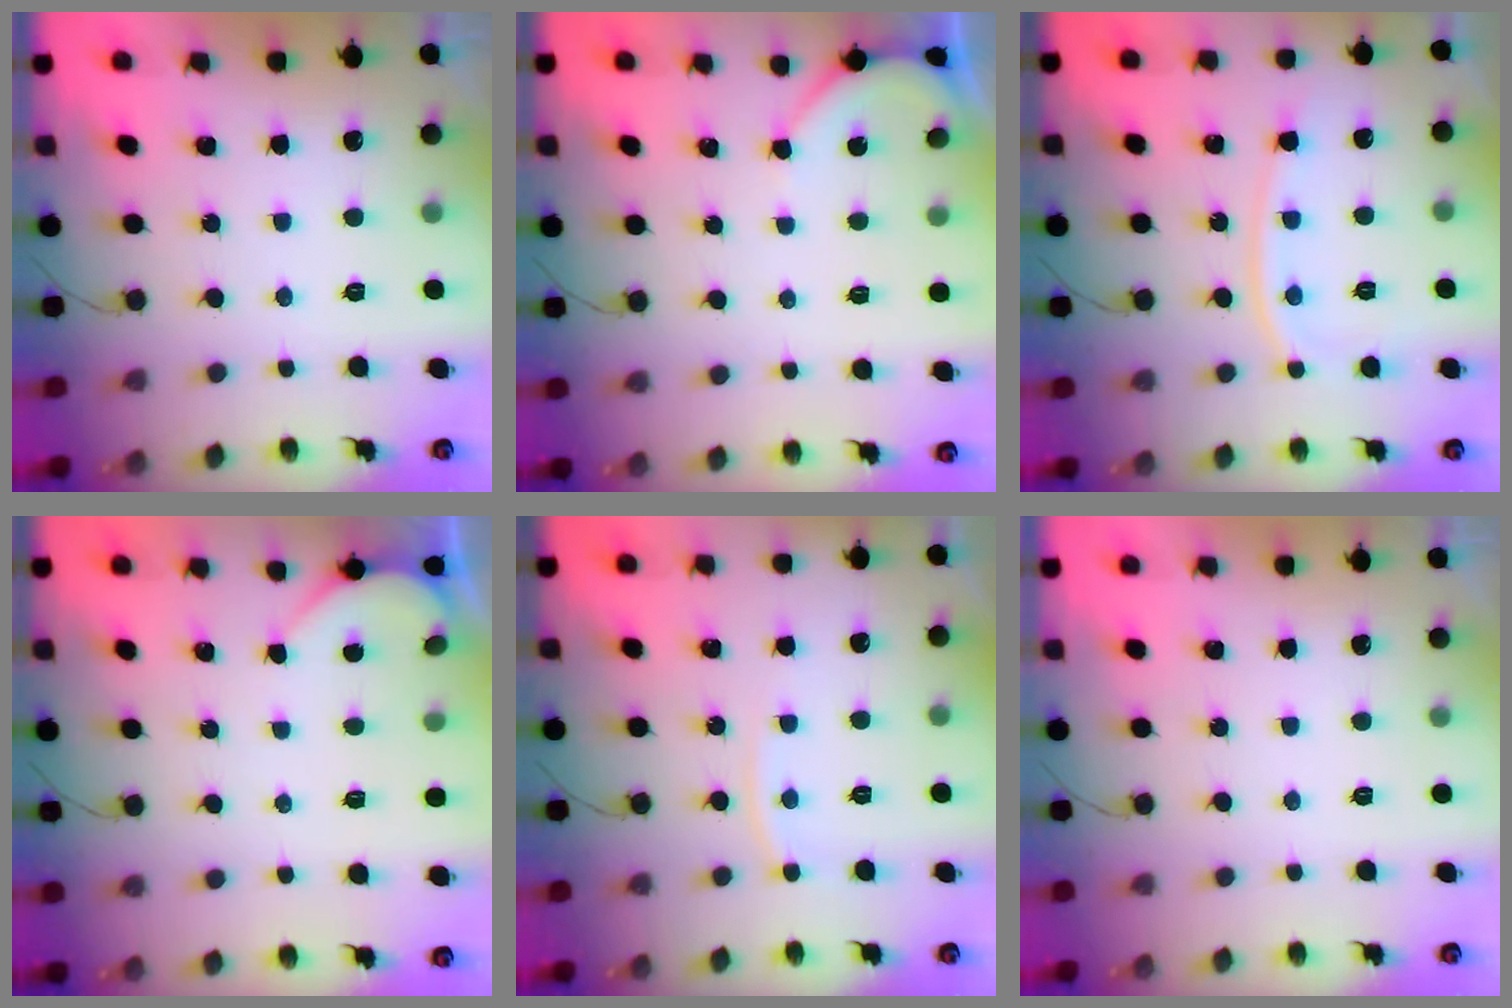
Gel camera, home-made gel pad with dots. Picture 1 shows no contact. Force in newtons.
{"total": 2.8, "press": 2.8, "slide": 0.4}
{"total": 9.2, "press": 9.1, "slide": 1.2}
{"total": 1.9, "press": 1.9, "slide": 0.1}
{"total": 4.5, "press": 4.4, "slide": 0.5}
{"total": 0.0}